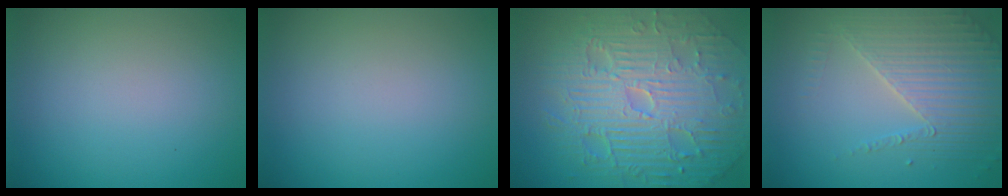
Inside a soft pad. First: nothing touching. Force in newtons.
{"total": 0.0}
{"total": 11.4, "press": 7.4, "slide": 8.8}
{"total": 3.9, "press": 3.7, "slide": 1.3}